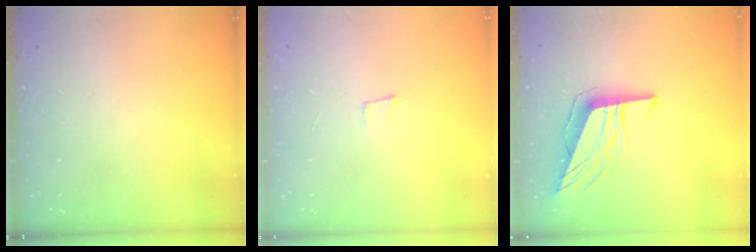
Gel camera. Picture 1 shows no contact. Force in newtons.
{"total": 3.7, "press": 2.5, "slide": 2.6}
{"total": 11.4, "press": 10.8, "slide": 3.6}